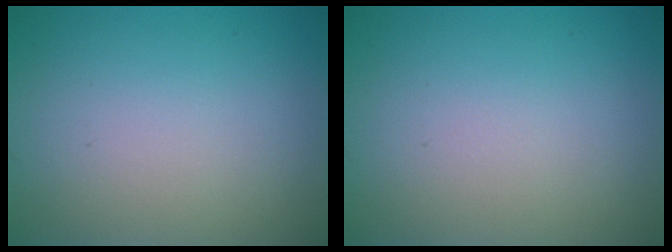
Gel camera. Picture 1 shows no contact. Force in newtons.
{"total": 0.0}